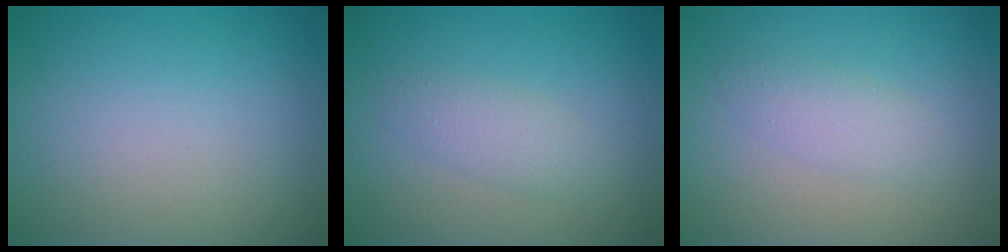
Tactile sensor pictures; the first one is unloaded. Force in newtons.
{"total": 1.9, "press": 1.9, "slide": 0.1}
{"total": 2.1, "press": 2.1, "slide": 0.1}